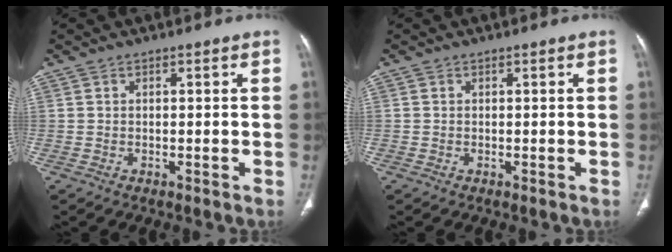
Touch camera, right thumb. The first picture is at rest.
{"total": 0.0}